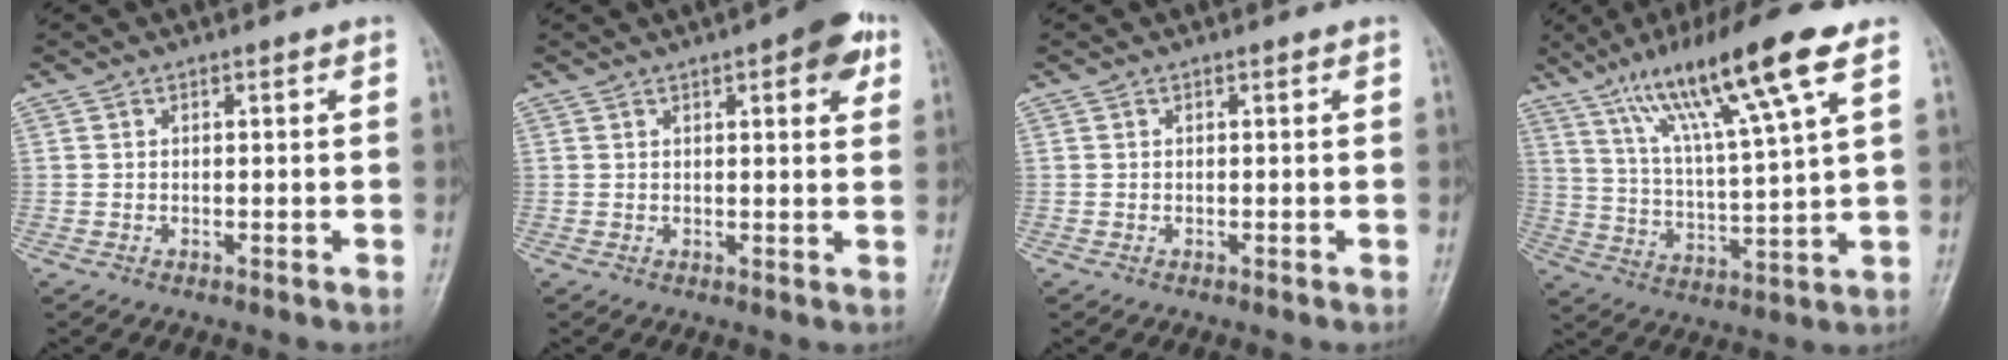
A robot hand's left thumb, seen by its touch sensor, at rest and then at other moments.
{"total": 7.0, "force": [3.4, 2.3, 5.7], "torque": [-0.055, -0.006, 0.035]}
{"total": 0.0}
{"total": 17.8, "force": [10.1, 2.0, 14.5], "torque": [-0.253, -0.028, 0.181]}